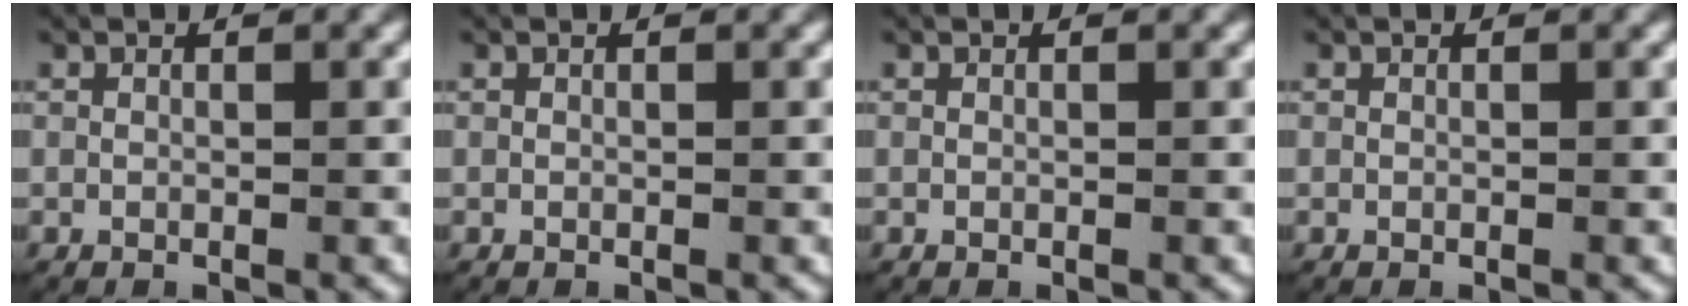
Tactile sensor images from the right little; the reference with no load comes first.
{"total": 0.0}
{"total": 0.0}
{"total": 0.0}